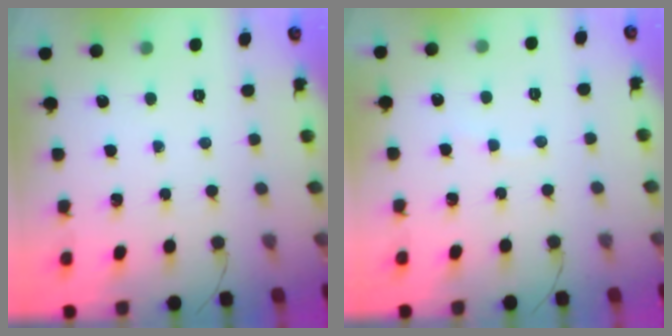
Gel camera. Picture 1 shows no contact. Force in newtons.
{"total": 2.9, "press": 2.9, "slide": 0.7}